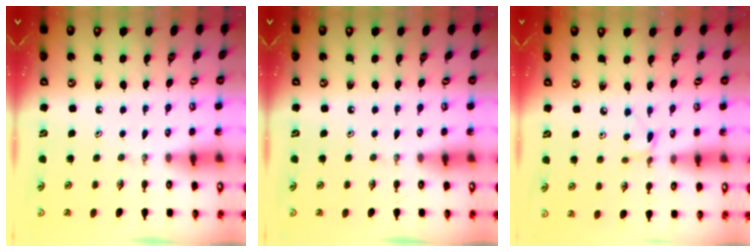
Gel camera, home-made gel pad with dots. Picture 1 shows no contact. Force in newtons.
{"total": 0.0}
{"total": 3.5, "press": 3.5, "slide": 0.5}